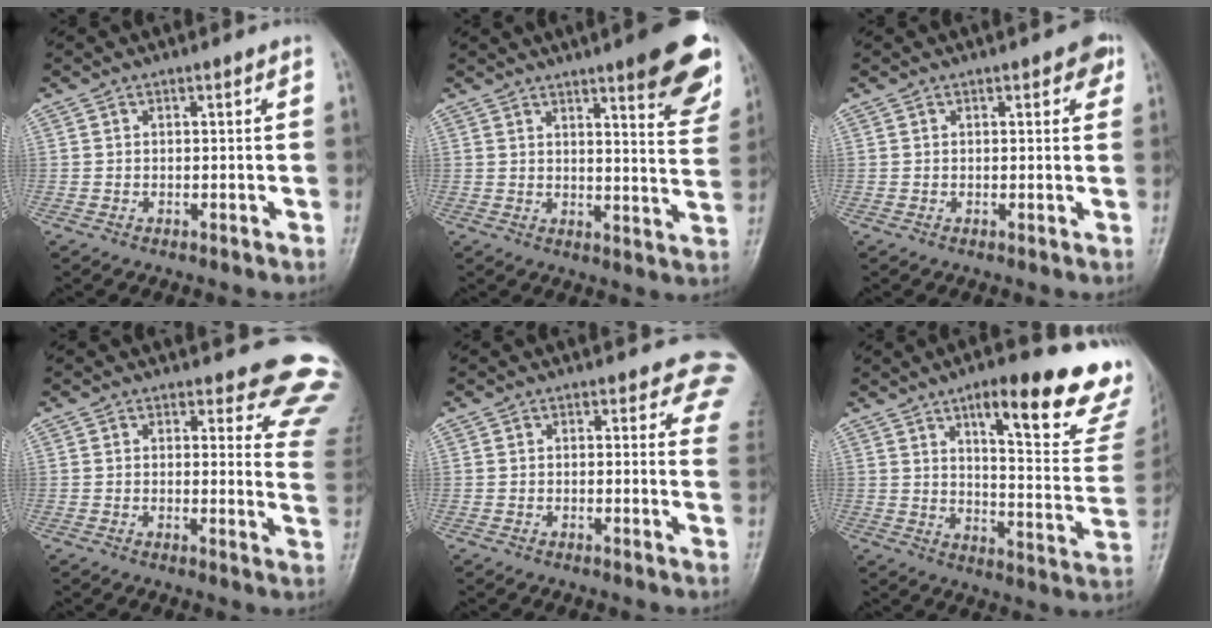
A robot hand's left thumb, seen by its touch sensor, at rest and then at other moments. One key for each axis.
{"total": 14.3, "fx": 8.5, "fy": 2.9, "fz": 11.0, "tx": -0.107, "ty": -0.045, "tz": 0.104}
{"total": 3.1, "fx": 1.5, "fy": 1.4, "fz": 2.3, "tx": -0.012, "ty": -0.001, "tz": 0.011}
{"total": 12.9, "fx": 12.1, "fy": 3.6, "fz": 2.8, "tx": 0.026, "ty": -0.112, "tz": 0.095}
{"total": 10.2, "fx": 9.0, "fy": 4.0, "fz": 2.5, "tx": 0.030, "ty": -0.054, "tz": 0.063}
{"total": 23.7, "fx": 15.1, "fy": 6.0, "fz": 17.3, "tx": -0.188, "ty": -0.075, "tz": 0.203}